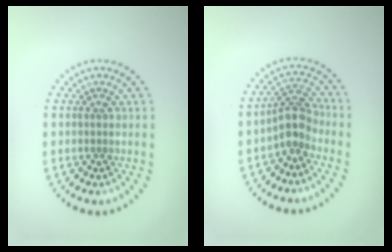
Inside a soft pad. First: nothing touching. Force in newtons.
{"total": 2.8, "press": 2.1, "slide": 1.9}